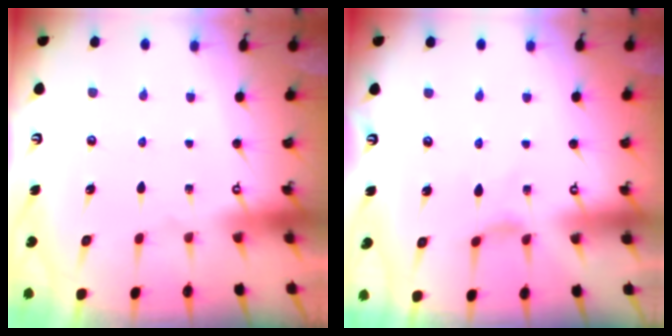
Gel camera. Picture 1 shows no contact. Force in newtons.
{"total": 0.7, "press": 0.6, "slide": 0.3}